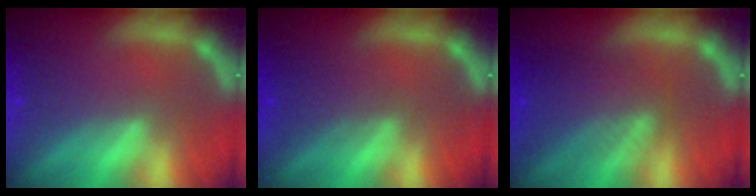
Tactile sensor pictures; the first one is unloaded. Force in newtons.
{"total": 2.5}
{"total": 6.0}